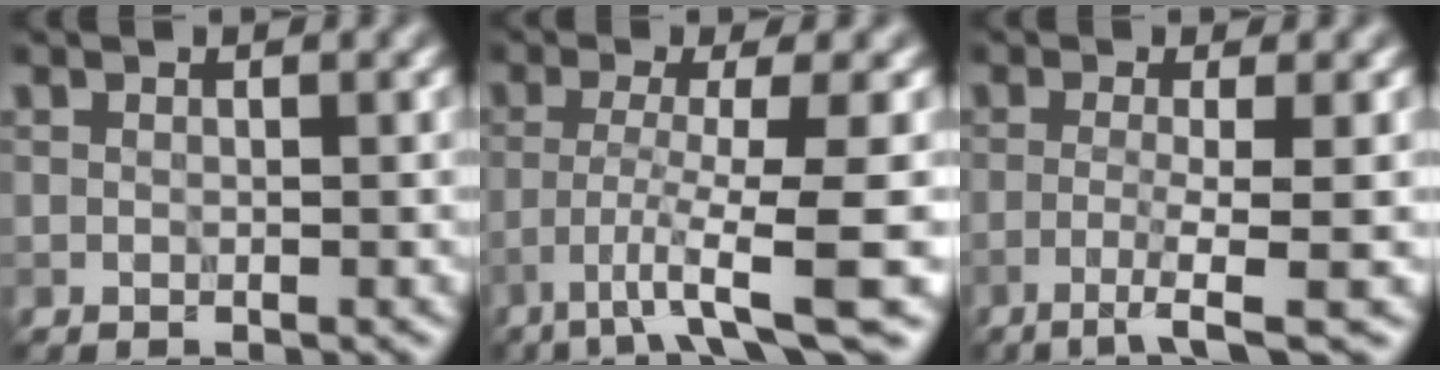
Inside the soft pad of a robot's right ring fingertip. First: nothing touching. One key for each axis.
{"total": 6.6, "fx": -3.2, "fy": 0.4, "fz": 5.8, "tx": -0.091, "ty": -0.001, "tz": -0.059}
{"total": 3.9, "fx": -1.7, "fy": 0.4, "fz": 3.5, "tx": -0.058, "ty": 0.001, "tz": -0.044}